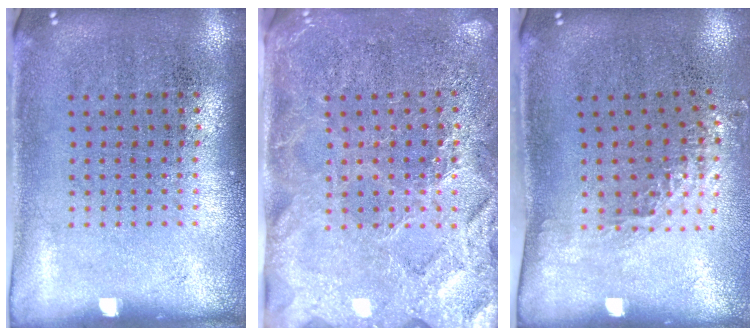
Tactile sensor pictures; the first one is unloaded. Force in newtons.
{"total": 3.6, "press": 3.3, "slide": 1.4}
{"total": 1.2, "press": 1.0, "slide": 0.8}